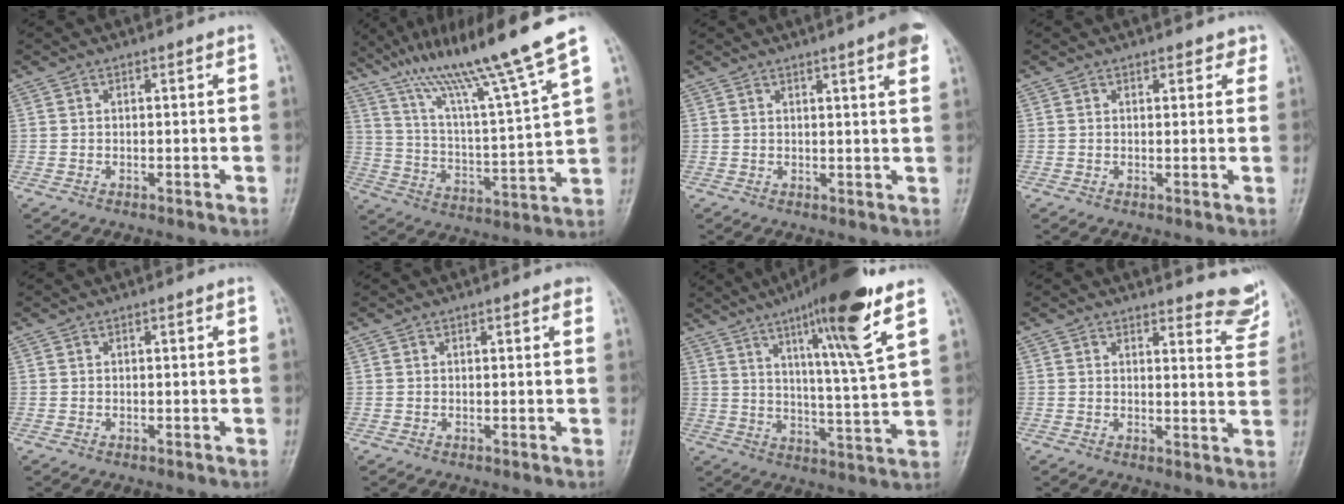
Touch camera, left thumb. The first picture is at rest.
{"total": 18.9, "force": [14.2, -0.8, 12.4], "torque": [-0.196, -0.066, 0.249]}
{"total": 5.7, "force": [3.6, 0.5, 4.4], "torque": [-0.047, -0.006, 0.040]}
{"total": 1.9, "force": [1.3, 1.1, 0.7], "torque": [0.009, -0.005, 0.010]}
{"total": 0.0}
{"total": 1.3, "force": [0.9, 0.6, 0.7], "torque": [-0.005, -0.001, 0.007]}
{"total": 17.0, "force": [9.7, 1.2, 13.9], "torque": [-0.216, -0.047, 0.152]}
{"total": 7.7, "force": [7.4, 1.8, 1.1], "torque": [0.018, -0.065, 0.066]}